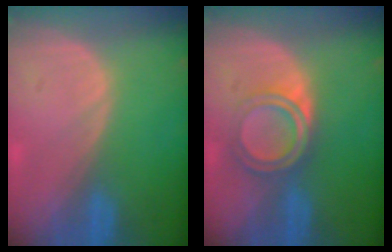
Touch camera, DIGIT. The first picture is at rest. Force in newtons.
{"total": 5.3, "press": 4.9, "slide": 2.1}